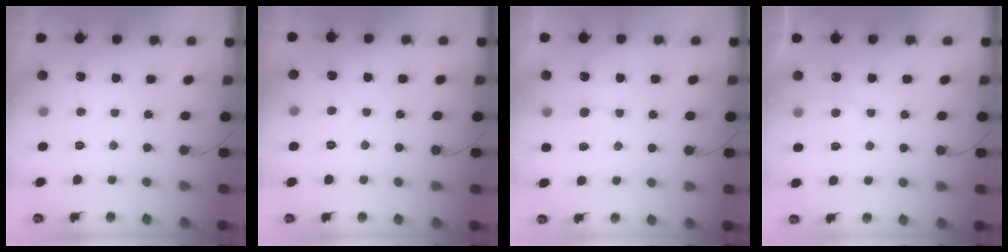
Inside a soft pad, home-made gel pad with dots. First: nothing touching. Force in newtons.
{"total": 3.0, "press": 3.0, "slide": 0.3}
{"total": 2.7, "press": 2.7, "slide": 0.3}
{"total": 4.2, "press": 4.2, "slide": 0.4}